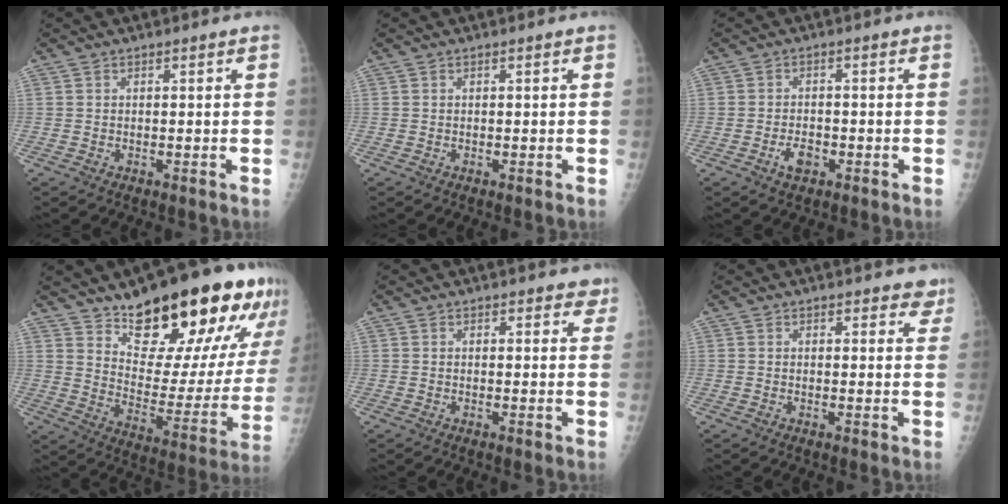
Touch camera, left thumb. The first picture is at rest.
{"total": 0.0}
{"total": 3.3, "force": [-1.5, 1.9, 2.1], "torque": [-0.033, 0.006, -0.026]}
{"total": 26.3, "force": [18.0, 10.0, 16.4], "torque": [-0.199, -0.092, 0.265]}
{"total": 3.0, "force": [2.3, 1.6, 1.0], "torque": [0.023, -0.007, 0.021]}
{"total": 4.0, "force": [3.3, 1.9, 1.2], "torque": [0.025, -0.014, 0.030]}